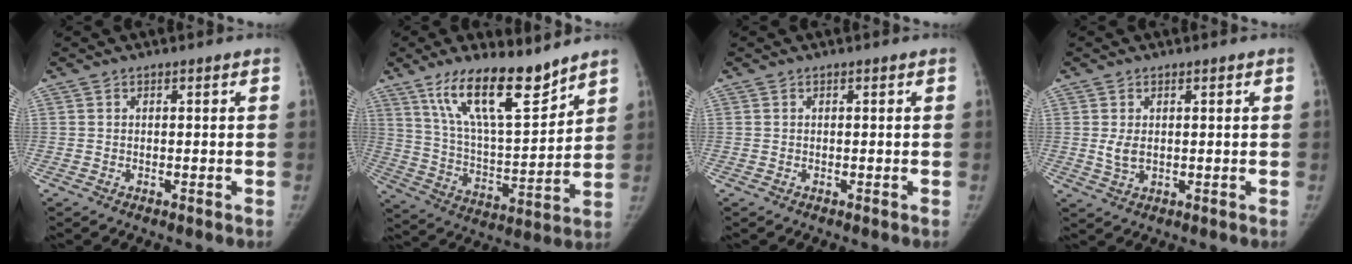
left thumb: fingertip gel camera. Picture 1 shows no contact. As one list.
[{"total": 16.9, "force": [11.9, 4.8, 11.0], "torque": [-0.164, -0.072, 0.221]}, {"total": 0.0}, {"total": 2.9, "force": [0.4, 1.7, 2.3], "torque": [-0.046, -0.006, 0.013]}]